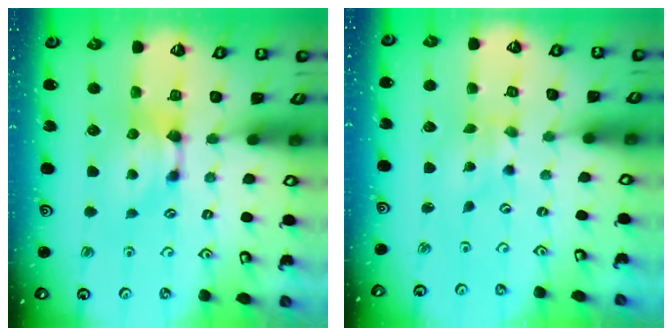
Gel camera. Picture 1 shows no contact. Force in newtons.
{"total": 3.7, "press": 3.6, "slide": 0.8}